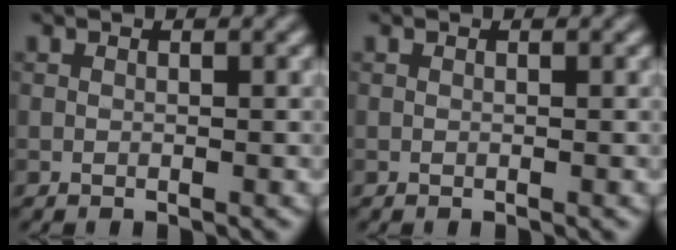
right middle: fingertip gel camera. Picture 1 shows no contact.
{"total": 0.0}